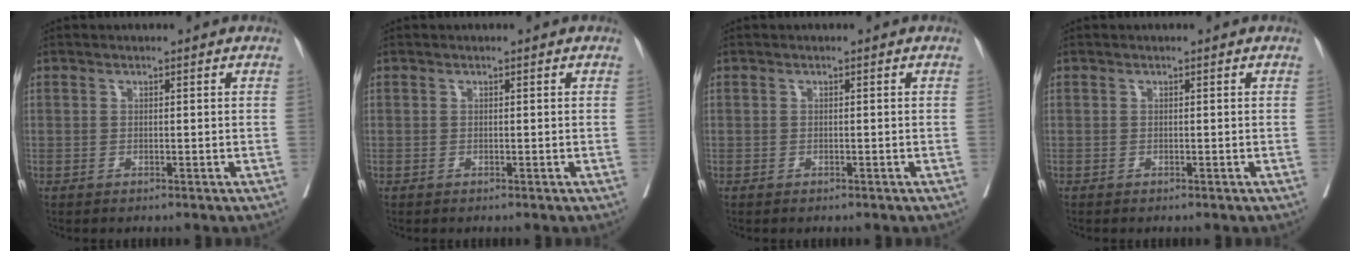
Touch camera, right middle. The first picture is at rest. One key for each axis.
{"total": 0.0}
{"total": 0.0}
{"total": 0.0}